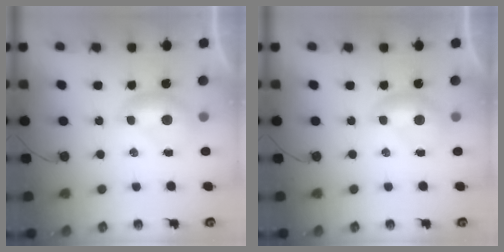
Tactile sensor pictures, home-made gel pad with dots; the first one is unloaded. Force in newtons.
{"total": 0.0}